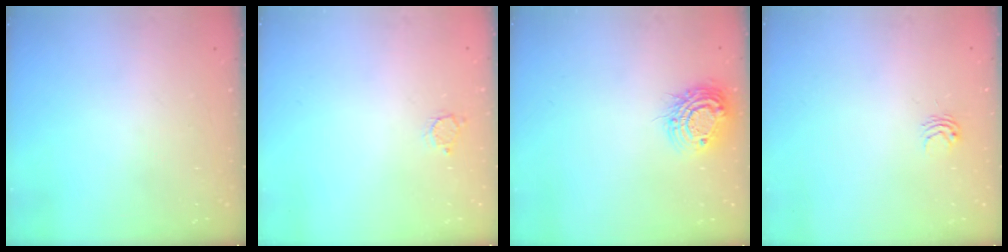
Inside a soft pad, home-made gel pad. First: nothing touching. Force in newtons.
{"total": 2.8, "press": 2.8, "slide": 0.3}
{"total": 11.3, "press": 11.3, "slide": 0.6}
{"total": 2.9, "press": 2.9, "slide": 0.2}